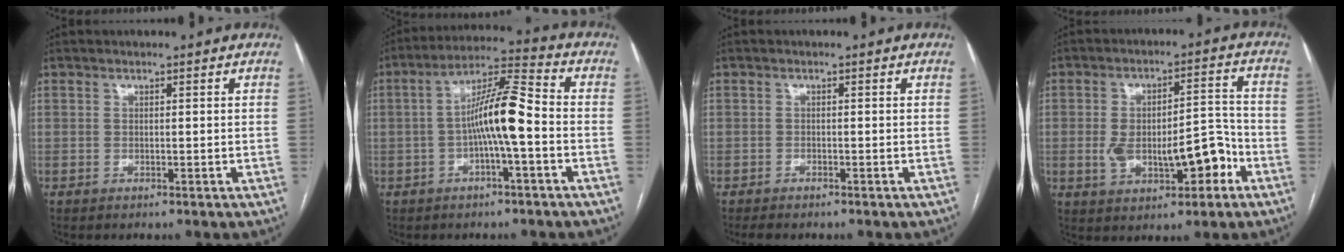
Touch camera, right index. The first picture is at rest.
{"total": 9.6, "force": [-1.6, 0.8, 9.5], "torque": [-0.171, 0.026, -0.034]}
{"total": 2.2, "force": [-1.9, 0.6, 1.0], "torque": [-0.016, -0.005, -0.025]}
{"total": 11.4, "force": [-3.2, 4.8, 9.8], "torque": [-0.153, 0.031, -0.037]}